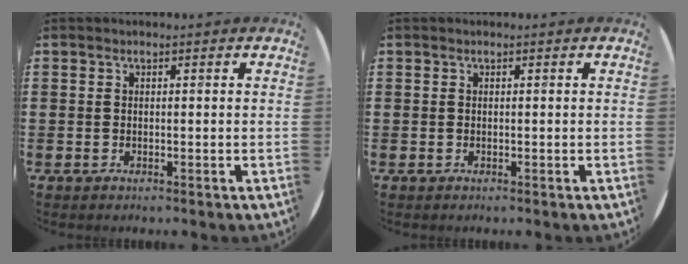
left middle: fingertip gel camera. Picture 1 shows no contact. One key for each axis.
{"total": 0.0}